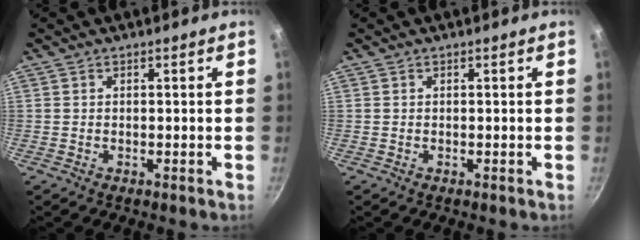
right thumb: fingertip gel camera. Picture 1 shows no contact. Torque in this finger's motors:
{"motor_torque": [-0.01, -0.01, -0.03, 0.04, 0.00]}